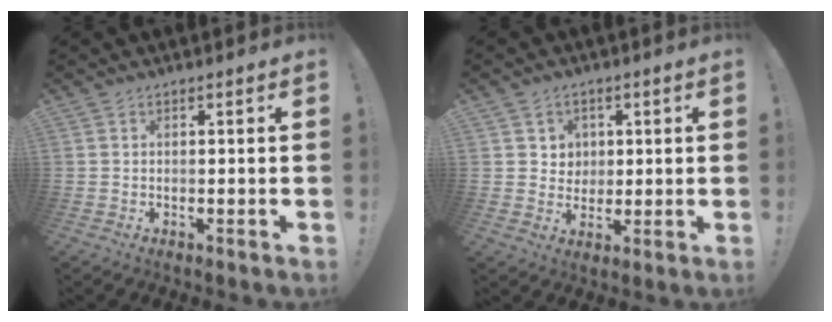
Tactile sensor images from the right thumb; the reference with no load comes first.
{"total": 5.1, "force": [2.0, 4.7, 0.5], "torque": [-0.005, -0.017, 0.039]}